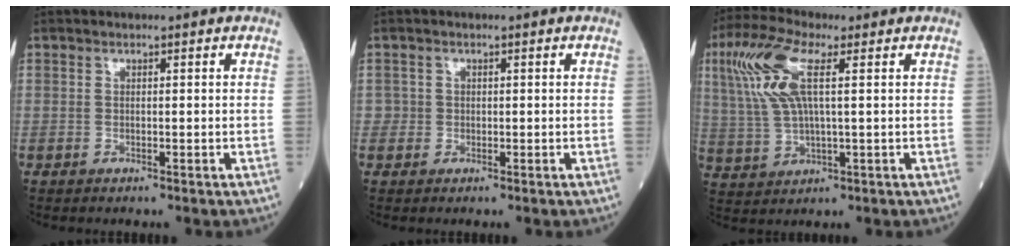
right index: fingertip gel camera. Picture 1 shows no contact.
{"total": 1.2, "force": [0.0, 1.2, -0.1], "torque": [0.011, 0.008, 0.000]}
{"total": 10.2, "force": [3.4, 2.9, 9.1], "torque": [-0.225, 0.022, 0.072]}